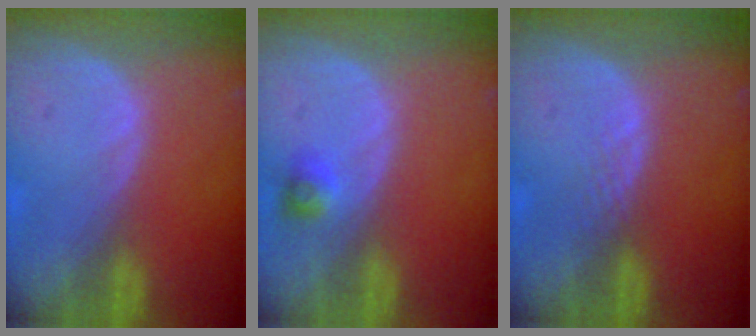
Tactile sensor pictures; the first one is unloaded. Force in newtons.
{"total": 2.3, "press": 2.2, "slide": 0.3}
{"total": 1.3, "press": 1.2, "slide": 0.1}